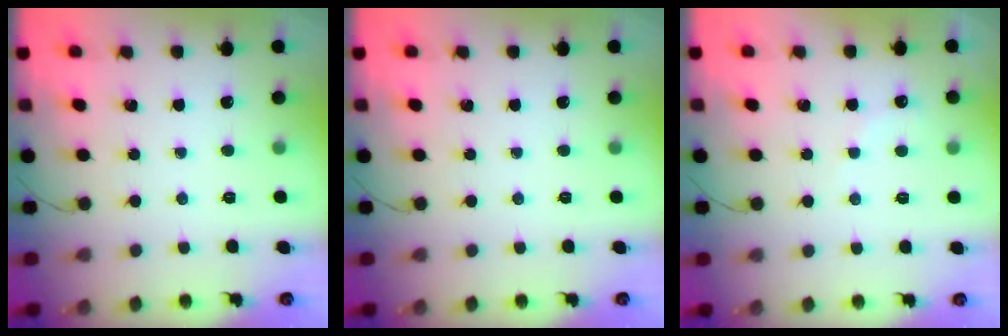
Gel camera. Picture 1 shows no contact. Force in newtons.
{"total": 0.0}
{"total": 4.2, "press": 4.1, "slide": 1.0}